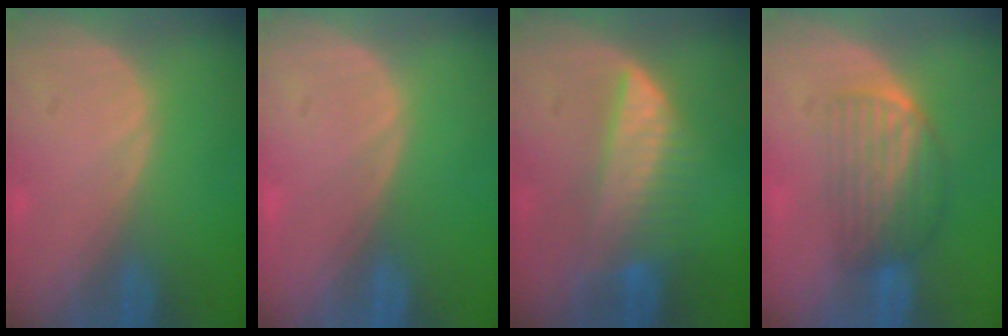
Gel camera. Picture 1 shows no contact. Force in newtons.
{"total": 0.0}
{"total": 6.3, "press": 6.3, "slide": 0.4}
{"total": 6.9, "press": 5.8, "slide": 3.7}